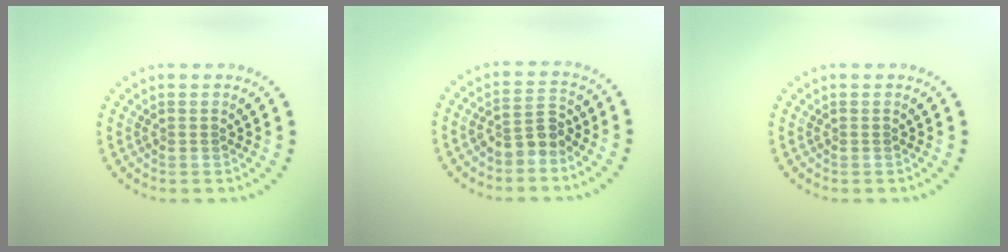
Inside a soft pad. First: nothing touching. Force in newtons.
{"total": 2.7, "press": 2.5, "slide": 1.1}
{"total": 0.0}